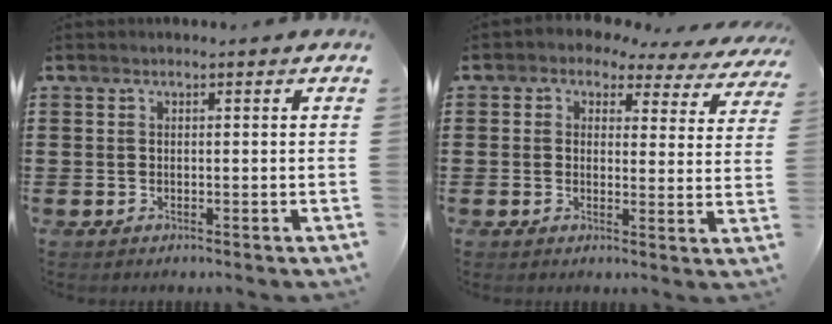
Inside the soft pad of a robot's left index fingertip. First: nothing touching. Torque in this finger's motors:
{"motor_torque": [2.14, 0.00, 0.44, -0.09]}